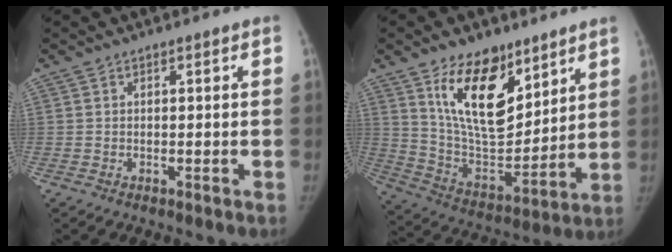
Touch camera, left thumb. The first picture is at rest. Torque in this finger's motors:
{"motor_torque": [0.58, 0.45, 1.77, -1.00, 0.45]}